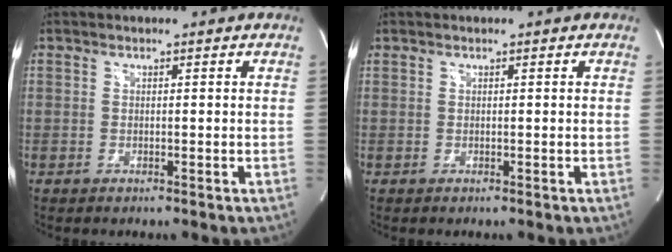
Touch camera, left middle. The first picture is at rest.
{"total": 0.0}